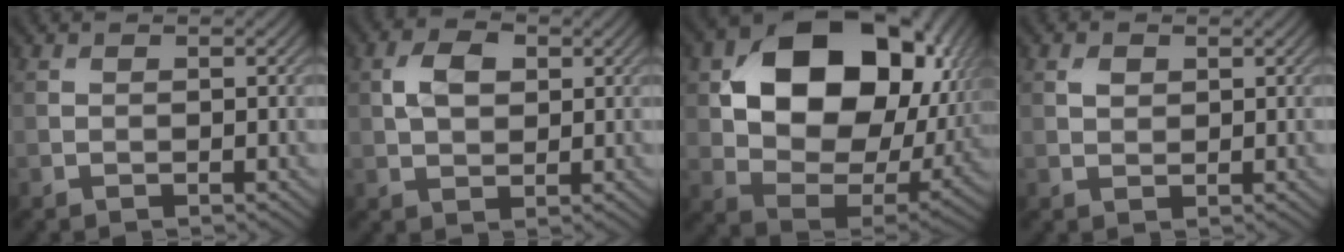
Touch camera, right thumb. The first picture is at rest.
{"total": 4.3, "force": [1.1, 2.8, 3.1], "torque": [-0.066, 0.007, 0.016]}
{"total": 18.5, "force": [4.8, 12.8, 12.5], "torque": [-0.219, -0.024, 0.112]}
{"total": 1.4, "force": [0.7, 0.9, 0.8], "torque": [-0.017, 0.000, 0.013]}